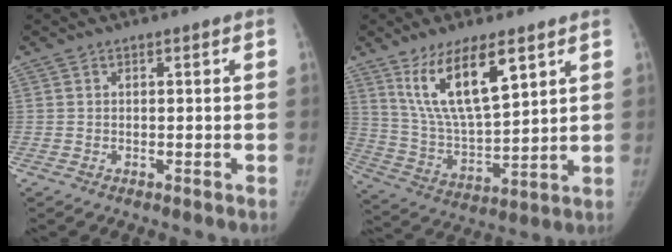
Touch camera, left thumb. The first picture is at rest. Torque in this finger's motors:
{"motor_torque": [1.97, 1.25, 1.27, -1.50, 0.51]}